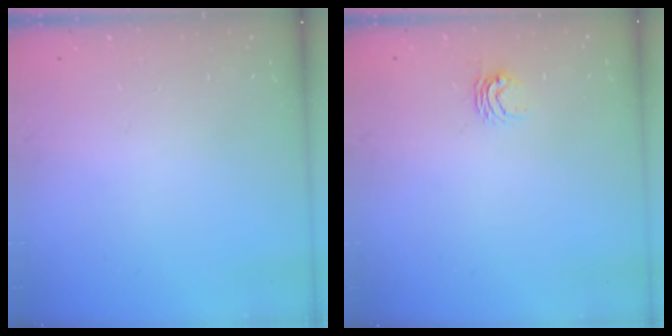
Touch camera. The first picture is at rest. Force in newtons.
{"total": 4.1, "press": 4.0, "slide": 0.5}